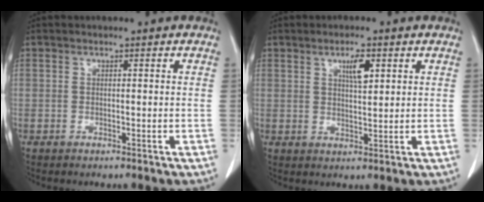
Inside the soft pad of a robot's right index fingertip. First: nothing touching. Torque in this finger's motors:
{"motor_torque": [0.34, 0.30, 0.10, 0.04]}